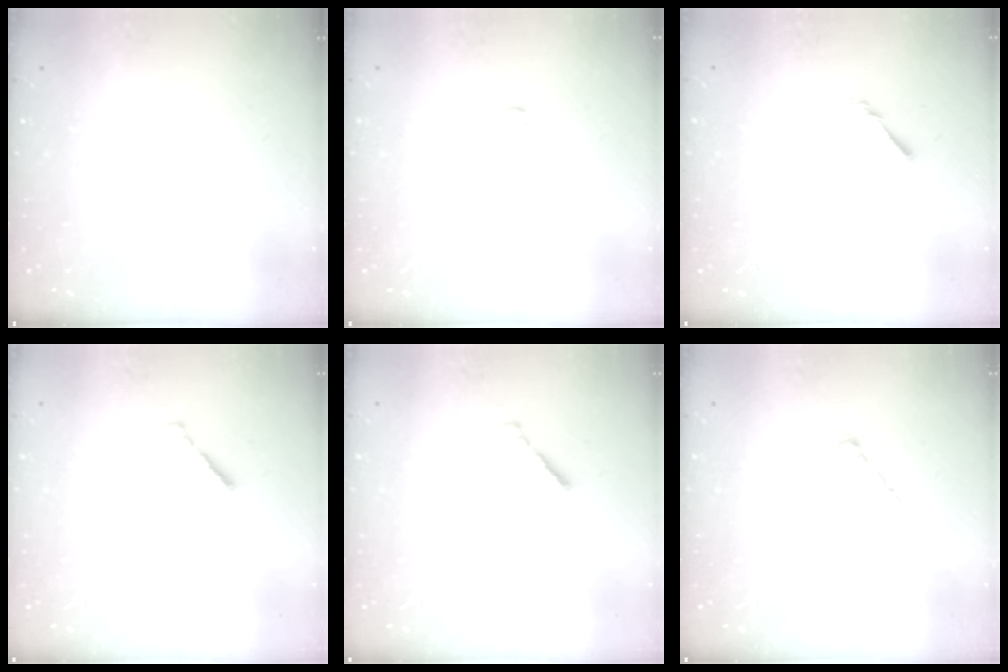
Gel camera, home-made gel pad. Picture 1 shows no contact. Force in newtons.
{"total": 0.8, "press": 0.7, "slide": 0.5}
{"total": 3.0, "press": 2.9, "slide": 0.6}
{"total": 2.3, "press": 2.2, "slide": 0.4}
{"total": 2.3, "press": 2.2, "slide": 0.4}
{"total": 2.1, "press": 2.0, "slide": 0.7}